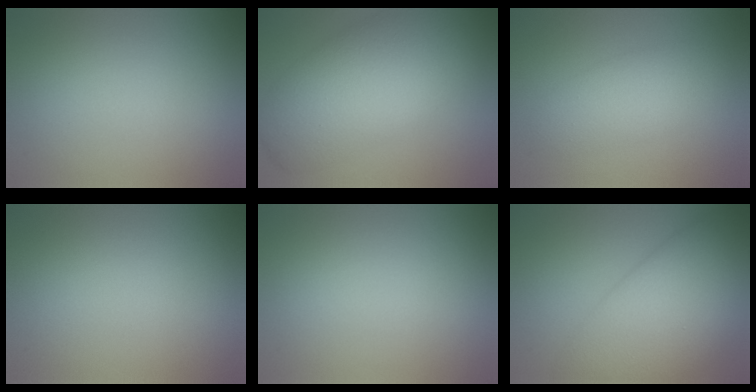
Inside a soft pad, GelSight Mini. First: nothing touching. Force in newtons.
{"total": 10.5, "press": 10.4, "slide": 0.7}
{"total": 3.6, "press": 3.6, "slide": 0.0}
{"total": 0.0}
{"total": 0.0}
{"total": 11.5, "press": 11.5, "slide": 0.3}